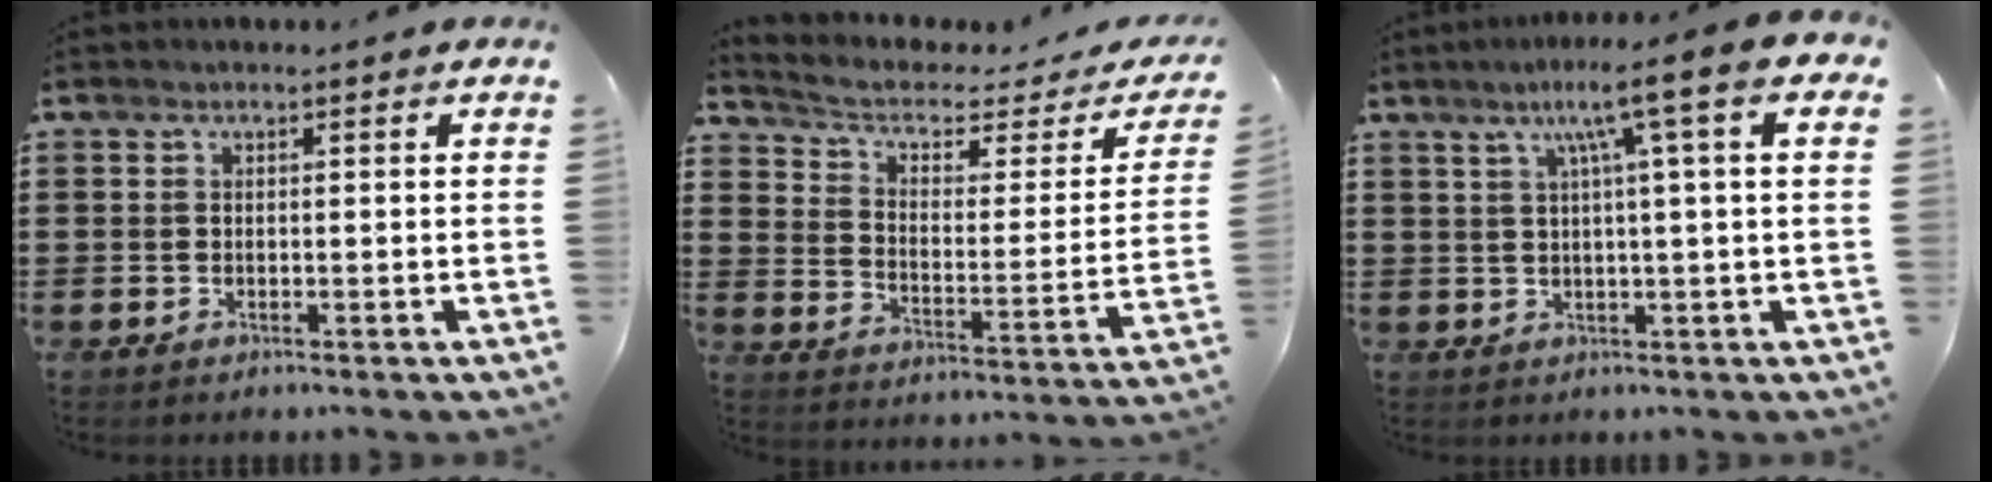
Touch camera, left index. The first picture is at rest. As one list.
[{"total": 4.1, "force": [2.5, 1.8, 2.6], "torque": [-0.067, -0.017, 0.036]}, {"total": 7.9, "force": [2.7, -0.7, 7.4], "torque": [-0.142, -0.005, 0.032]}]